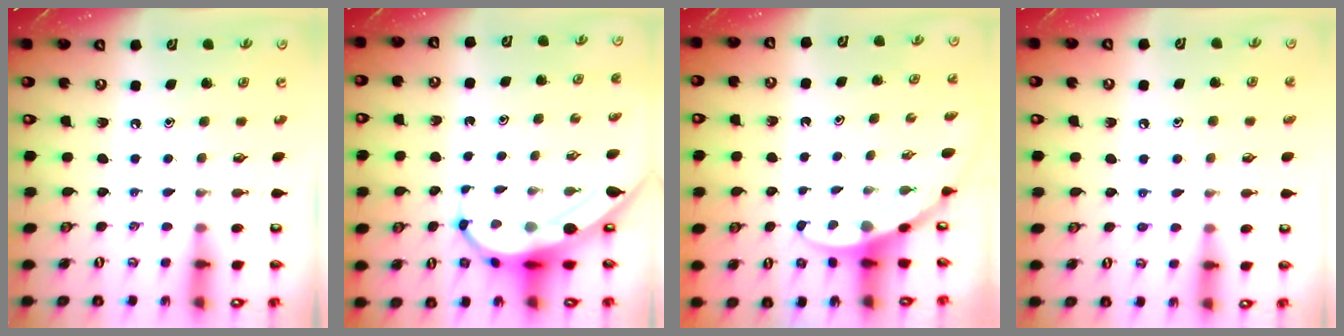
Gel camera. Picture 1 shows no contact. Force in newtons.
{"total": 7.1, "press": 7.1, "slide": 0.8}
{"total": 3.3, "press": 3.3, "slide": 0.1}
{"total": 6.5, "press": 6.5, "slide": 0.8}